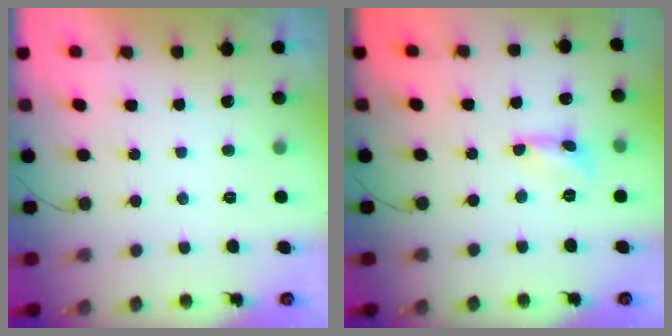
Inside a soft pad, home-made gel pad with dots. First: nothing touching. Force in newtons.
{"total": 2.4, "press": 2.4, "slide": 0.2}